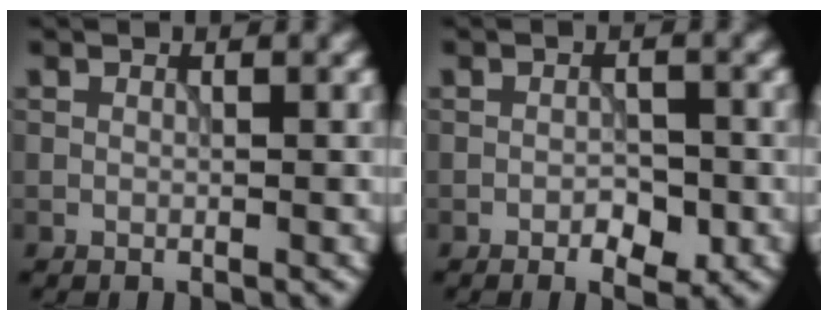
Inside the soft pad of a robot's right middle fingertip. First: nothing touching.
{"total": 2.2, "force": [-1.0, 1.1, 1.6], "torque": [-0.022, 0.001, -0.015]}